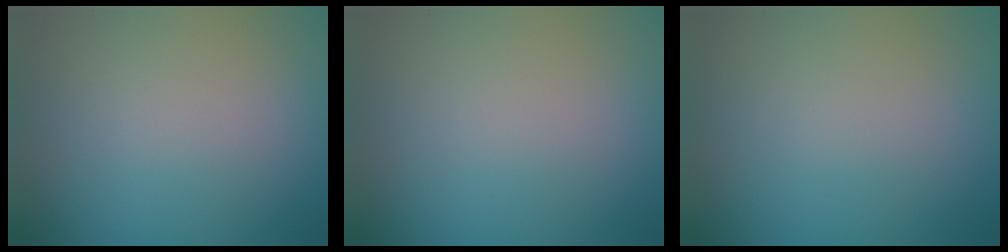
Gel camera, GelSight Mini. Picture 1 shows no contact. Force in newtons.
{"total": 0.0}
{"total": 0.0}